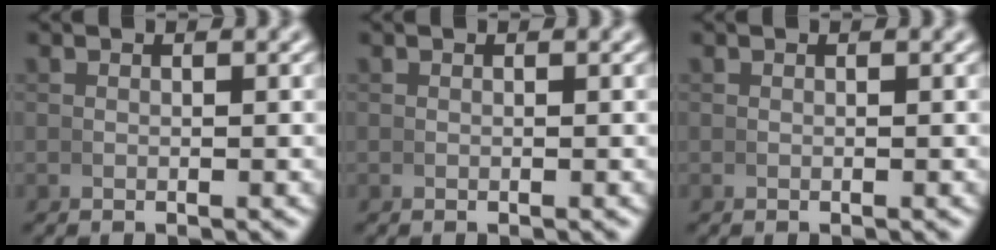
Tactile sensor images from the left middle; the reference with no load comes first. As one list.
[{"total": 0.0}, {"total": 0.0}]